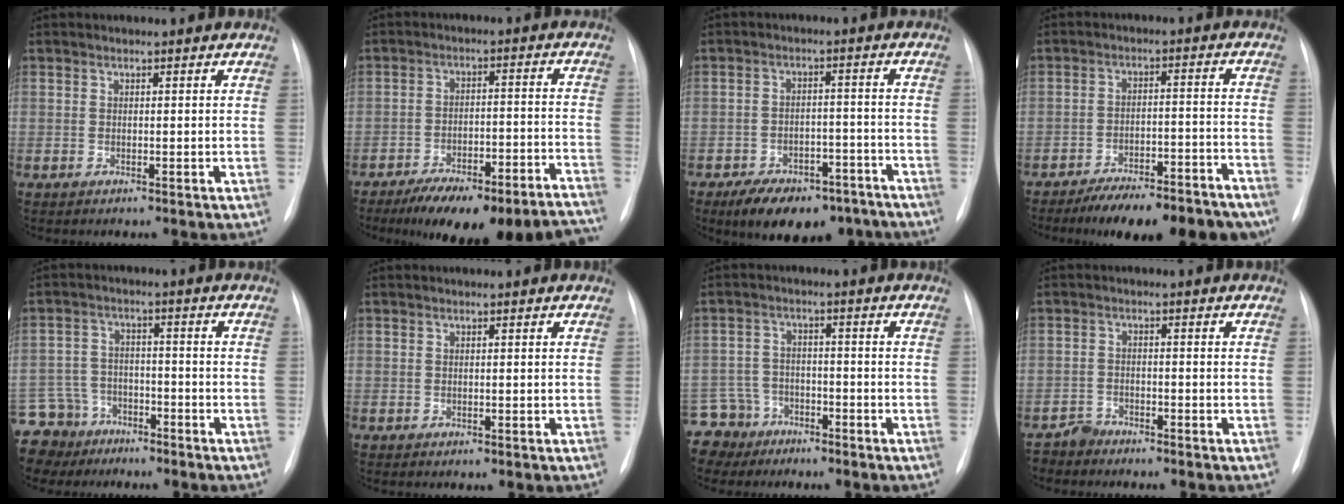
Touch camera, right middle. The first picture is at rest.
{"total": 21.3, "force": [-18.3, 3.7, 10.2], "torque": [-0.099, 0.016, -0.253]}
{"total": 13.5, "force": [-10.1, 6.4, 6.4], "torque": [-0.084, 0.019, -0.146]}
{"total": 17.1, "force": [-14.4, 3.7, 8.4], "torque": [-0.078, 0.017, -0.203]}
{"total": 10.0, "force": [-7.7, 6.3, 0.8], "torque": [-0.041, 0.013, -0.132]}
{"total": 0.0}
{"total": 7.0, "force": [-5.3, 4.6, -0.4], "torque": [-0.002, 0.006, -0.097]}
{"total": 2.3, "force": [-2.1, 0.6, -0.5], "torque": [0.010, -0.003, -0.040]}